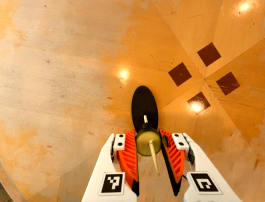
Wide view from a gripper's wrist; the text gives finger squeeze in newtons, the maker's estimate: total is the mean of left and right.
{"total": 8.1, "left": 8.1, "right": 8.2}